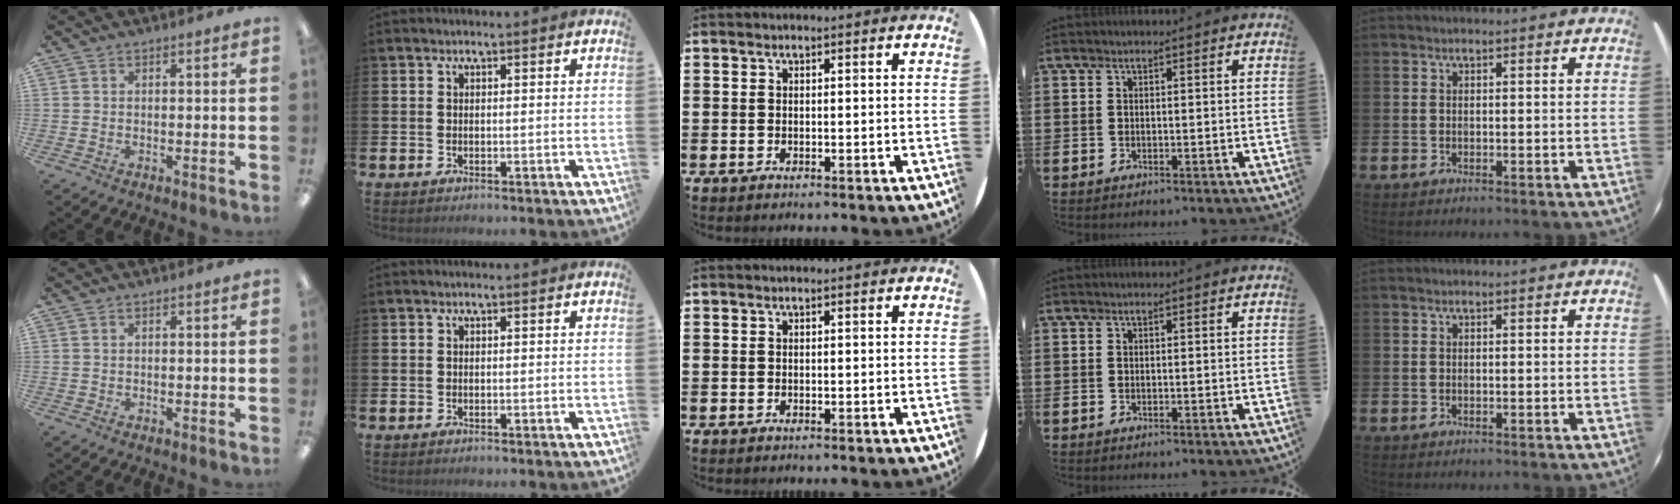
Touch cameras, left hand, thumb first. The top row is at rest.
{}